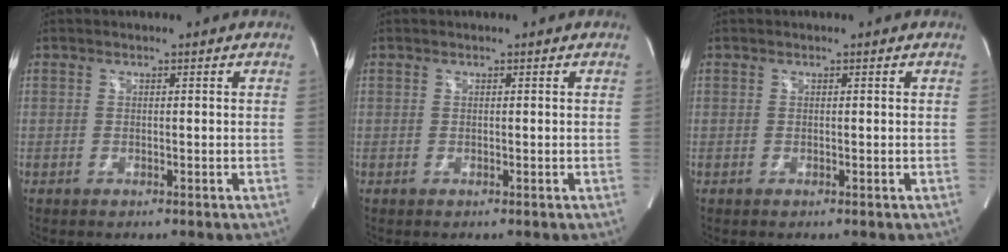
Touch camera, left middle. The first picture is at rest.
{"total": 0.0}
{"total": 0.0}